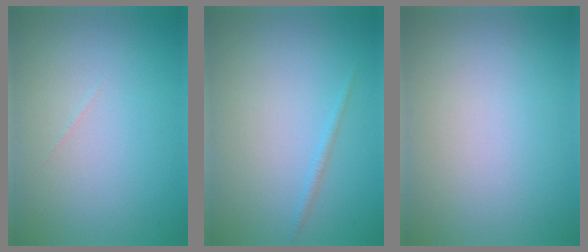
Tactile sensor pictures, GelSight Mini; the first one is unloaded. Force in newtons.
{"total": 0.8, "press": 0.8, "slide": 0.1}
{"total": 0.0}